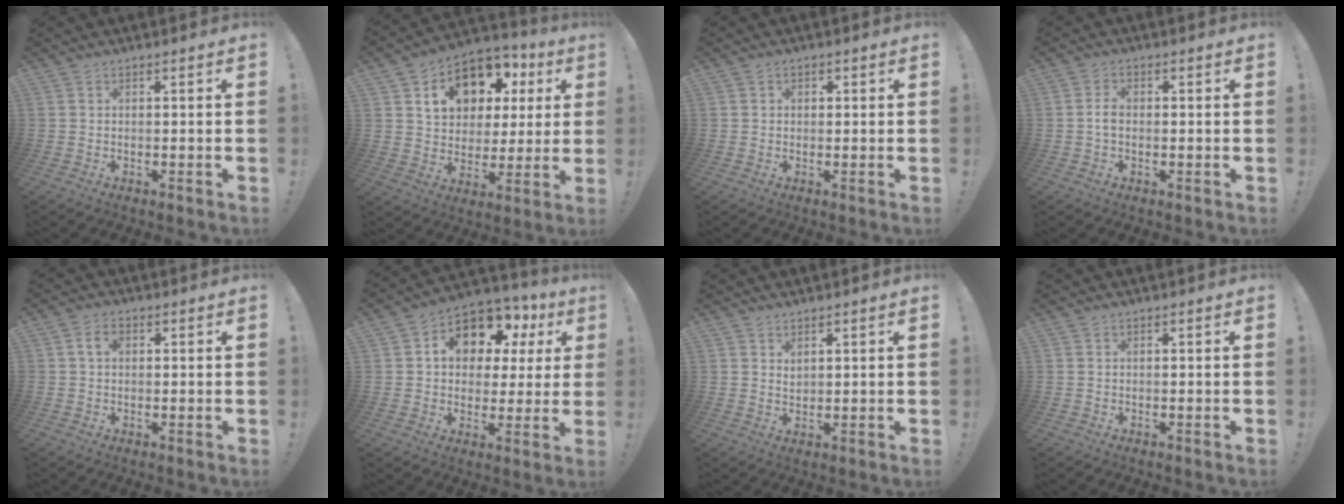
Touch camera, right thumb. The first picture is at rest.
{"total": 15.2, "force": [7.1, 10.9, 8.0], "torque": [-0.123, -0.037, 0.137]}
{"total": 1.1, "force": [-0.1, 1.0, 0.4], "torque": [-0.005, 0.003, -0.002]}
{"total": 2.5, "force": [-0.3, 1.6, 1.9], "torque": [-0.035, 0.006, -0.005]}
{"total": 3.4, "force": [0.9, 2.2, 2.5], "torque": [-0.049, 0.010, 0.015]}
{"total": 12.5, "force": [6.2, 8.4, 6.9], "torque": [-0.111, -0.041, 0.112]}
{"total": 1.7, "force": [1.4, 0.9, 0.5], "torque": [-0.004, -0.008, 0.025]}
{"total": 0.0}